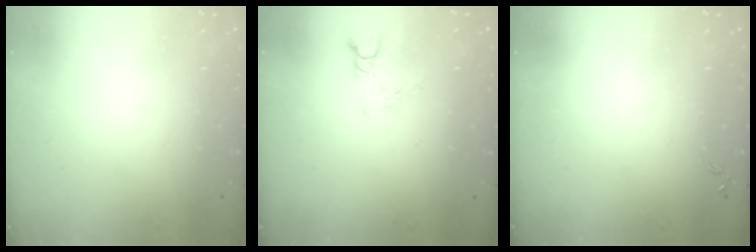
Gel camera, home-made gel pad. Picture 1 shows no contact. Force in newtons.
{"total": 3.3, "press": 3.3, "slide": 0.2}
{"total": 0.0}